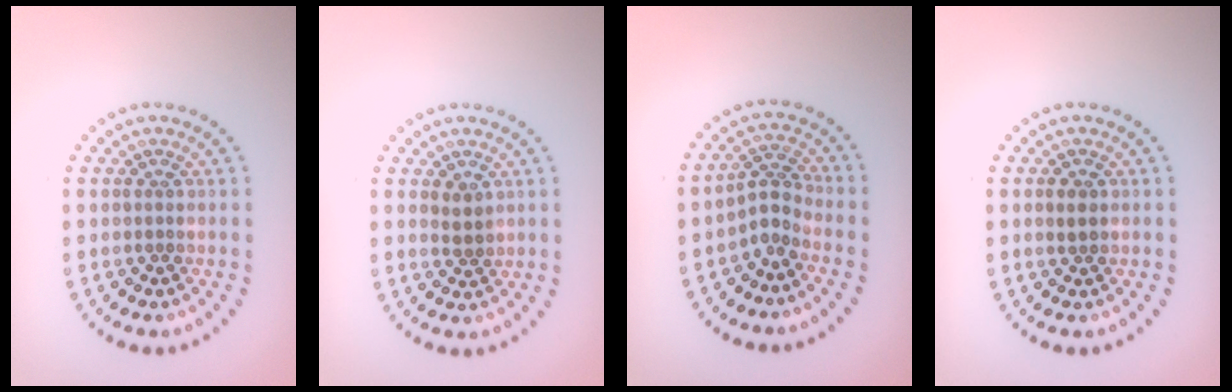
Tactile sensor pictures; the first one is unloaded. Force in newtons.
{"total": 1.1, "press": 0.9, "slide": 0.6}
{"total": 2.3, "press": 1.5, "slide": 1.7}
{"total": 1.2, "press": 1.2, "slide": 0.2}